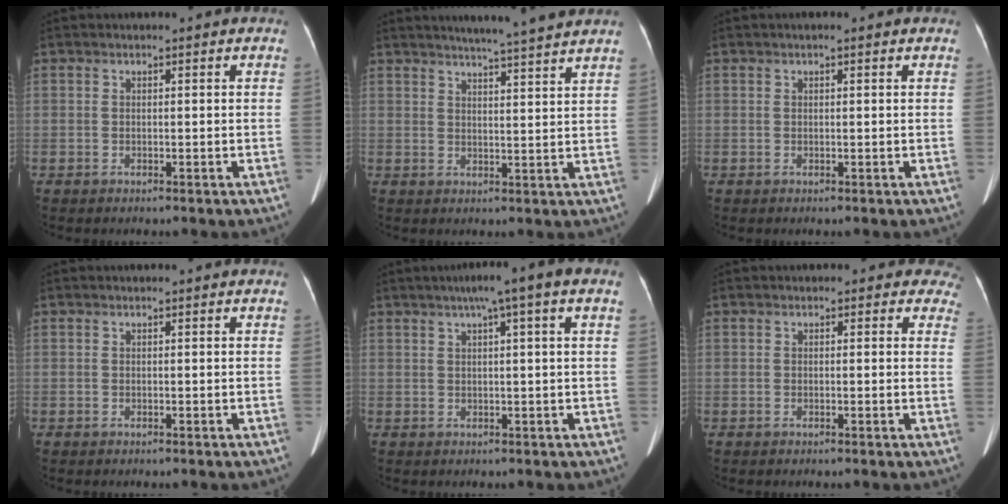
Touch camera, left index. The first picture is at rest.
{"total": 10.3, "force": [9.2, -1.0, 4.5], "torque": [-0.071, 0.004, 0.109]}
{"total": 0.7, "force": [0.5, 0.2, 0.5], "torque": [-0.009, 0.010, 0.005]}
{"total": 0.0}
{"total": 7.2, "force": [3.9, -0.4, 6.1], "torque": [-0.083, 0.034, 0.050]}
{"total": 4.6, "force": [3.9, 2.4, 0.1], "torque": [0.038, -0.015, 0.003]}